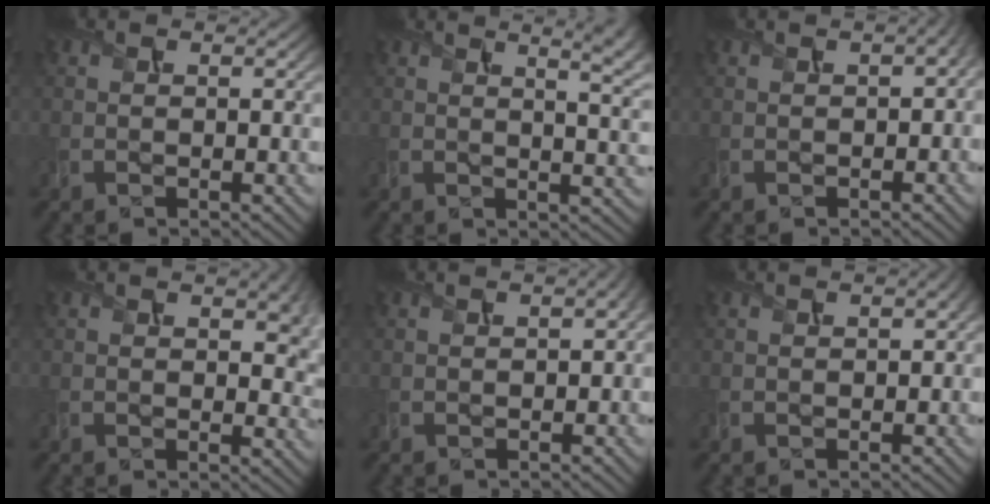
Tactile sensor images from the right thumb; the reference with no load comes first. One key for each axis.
{"total": 10.2, "fx": 5.2, "fy": 3.8, "fz": 7.9, "tx": -0.093, "ty": 0.037, "tz": 0.057}
{"total": 3.1, "fx": -0.3, "fy": 1.7, "fz": 2.6, "tx": -0.036, "ty": -0.004, "tz": 0.001}
{"total": 6.2, "fx": 1.8, "fy": 3.5, "fz": 4.8, "tx": -0.072, "ty": -0.005, "tz": 0.030}
{"total": 2.1, "fx": 0.0, "fy": 1.0, "fz": 1.8, "tx": -0.033, "ty": -0.002, "tz": 0.002}
{"total": 1.3, "fx": 0.1, "fy": 0.7, "fz": 1.1, "tx": -0.023, "ty": -0.001, "tz": 0.003}